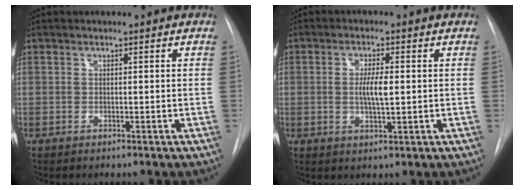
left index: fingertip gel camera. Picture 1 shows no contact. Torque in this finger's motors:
{"motor_torque": [0.69, 0.01, 0.17, 0.04]}